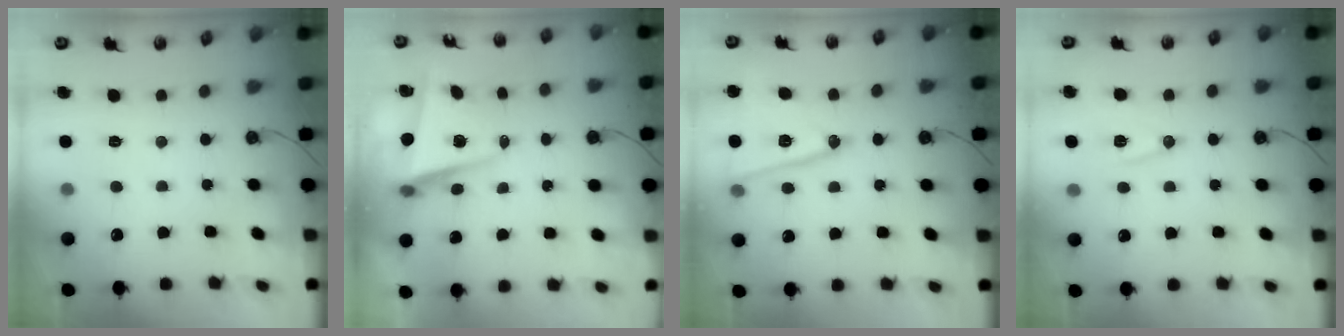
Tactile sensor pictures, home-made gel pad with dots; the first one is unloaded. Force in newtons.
{"total": 5.5, "press": 5.2, "slide": 1.7}
{"total": 14.7, "press": 14.5, "slide": 2.7}
{"total": 8.9, "press": 8.4, "slide": 3.0}